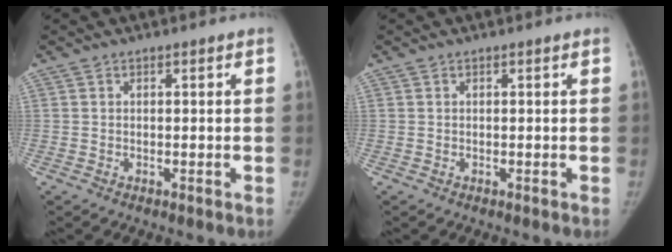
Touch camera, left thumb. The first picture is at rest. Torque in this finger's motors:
{"motor_torque": [0.03, 0.03, -0.01, 0.01, 0.00]}